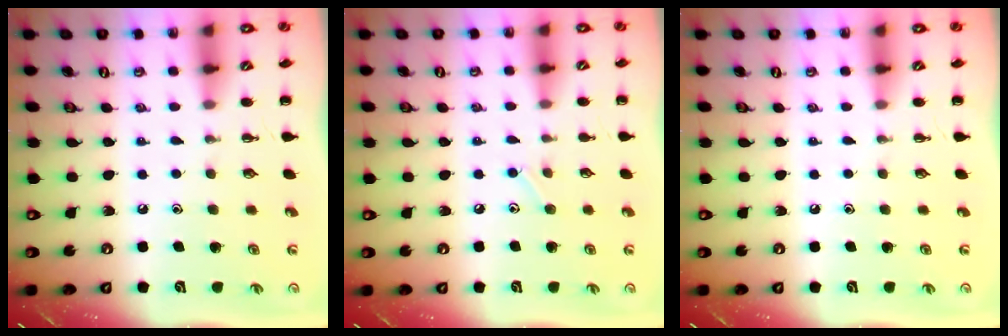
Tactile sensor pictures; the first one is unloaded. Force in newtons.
{"total": 5.3, "press": 5.1, "slide": 1.6}
{"total": 0.0}